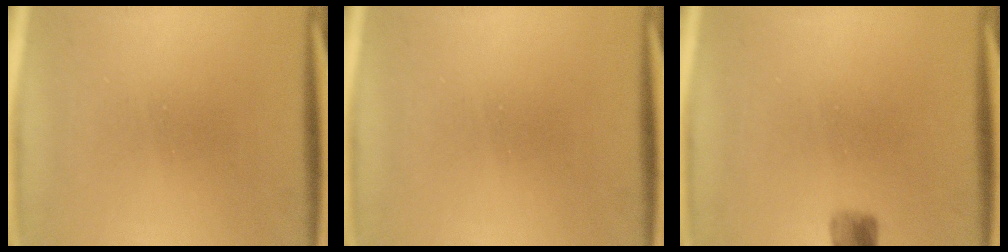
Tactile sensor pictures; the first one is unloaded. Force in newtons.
{"total": 0.0}
{"total": 2.4}